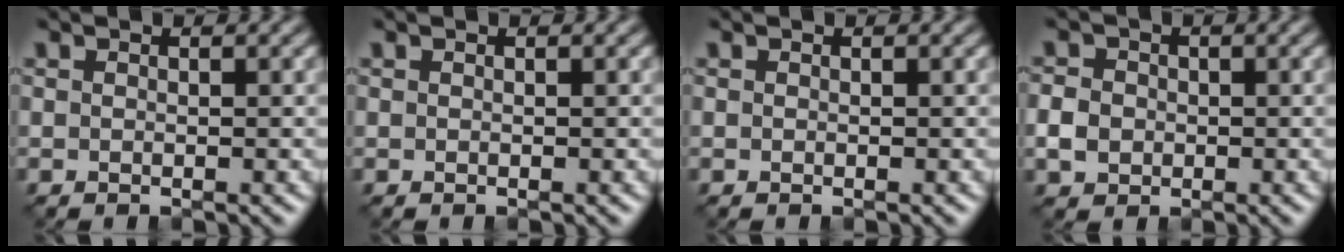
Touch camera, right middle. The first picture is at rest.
{"total": 0.0}
{"total": 0.0}
{"total": 2.5, "force": [-0.5, 2.2, 1.2], "torque": [-0.024, -0.001, -0.012]}